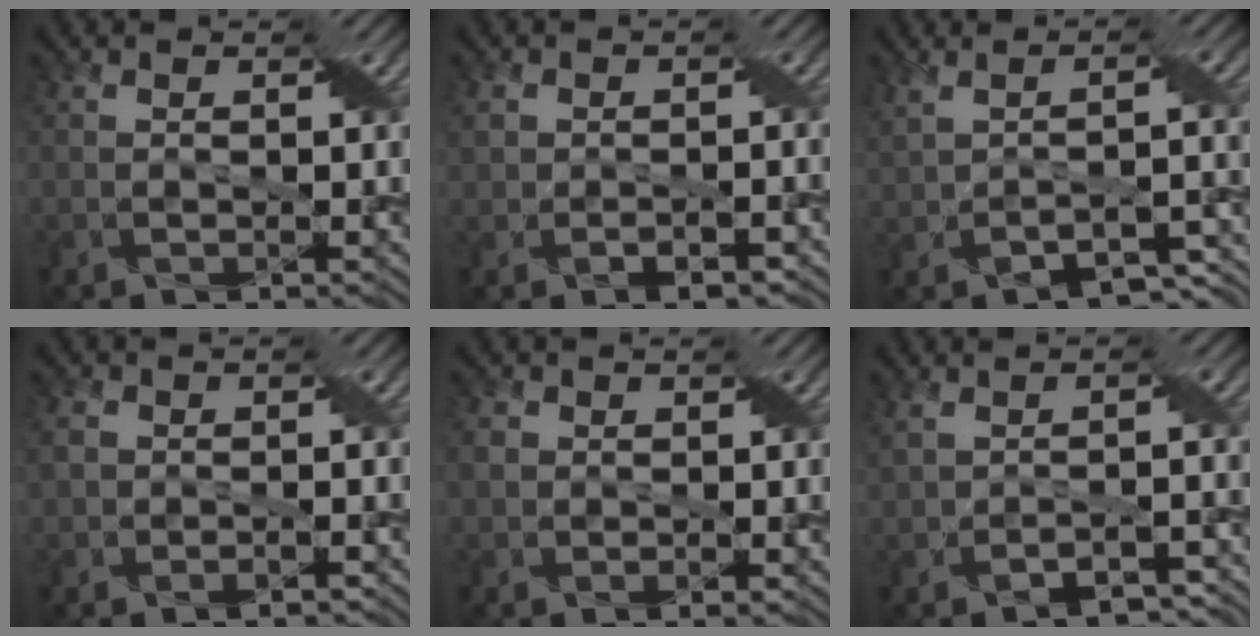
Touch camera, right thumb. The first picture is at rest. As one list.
[{"total": 3.6, "force": [-1.2, 2.5, 2.2], "torque": [-0.037, -0.008, -0.019]}, {"total": 5.5, "force": [-2.0, 2.0, 4.7], "torque": [-0.085, -0.004, -0.028]}, {"total": 3.9, "force": [-1.0, 3.0, 2.4], "torque": [-0.044, -0.001, -0.016]}, {"total": 3.4, "force": [-0.1, 2.9, 1.8], "torque": [-0.041, 0.000, 0.000]}, {"total": 4.2, "force": [-2.6, 1.9, 2.8], "torque": [-0.050, -0.006, -0.040]}]